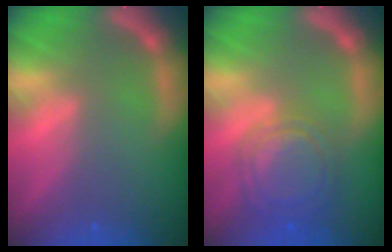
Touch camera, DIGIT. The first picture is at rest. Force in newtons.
{"total": 7.0}